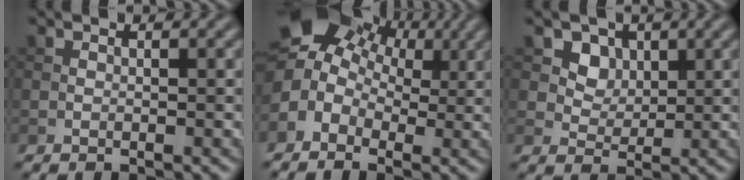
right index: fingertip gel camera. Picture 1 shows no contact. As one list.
[{"total": 8.0, "force": [1.8, 6.2, 4.8], "torque": [-0.083, 0.021, 0.015]}, {"total": 3.4, "force": [1.5, 2.8, 1.4], "torque": [-0.028, -0.017, 0.040]}]